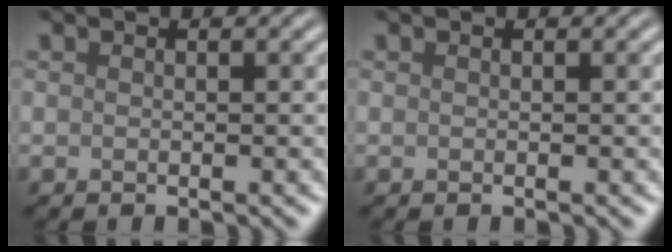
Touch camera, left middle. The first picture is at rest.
{"total": 0.0}